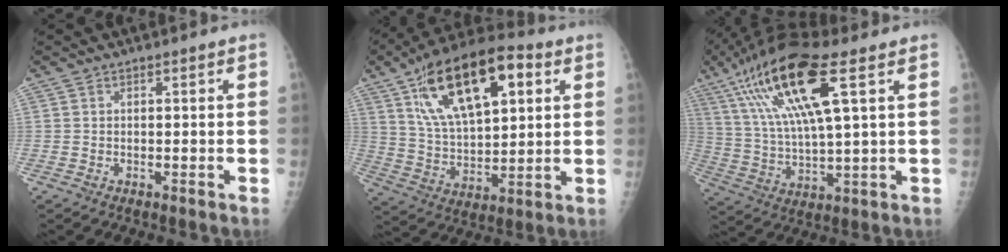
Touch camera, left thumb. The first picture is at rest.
{"total": 21.9, "force": [9.1, 10.1, 17.2], "torque": [-0.269, -0.012, 0.158]}
{"total": 19.1, "force": [8.3, 4.5, 16.6], "torque": [-0.336, -0.010, 0.153]}